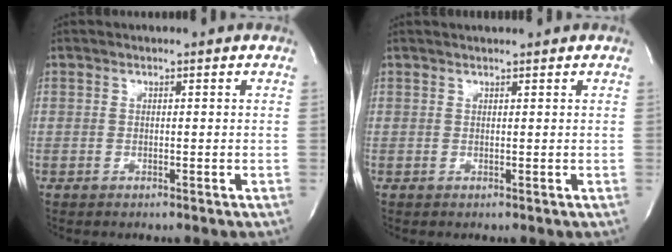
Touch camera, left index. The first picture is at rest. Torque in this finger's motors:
{"motor_torque": [-0.13, -0.17, 0.17, 0.03]}